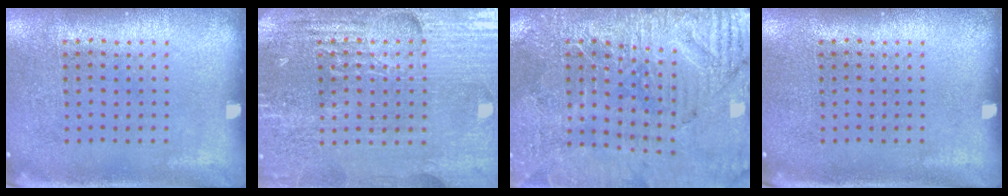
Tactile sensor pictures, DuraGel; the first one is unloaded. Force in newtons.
{"total": 4.9, "press": 4.6, "slide": 1.8}
{"total": 3.3, "press": 3.3, "slide": 0.3}
{"total": 0.0}